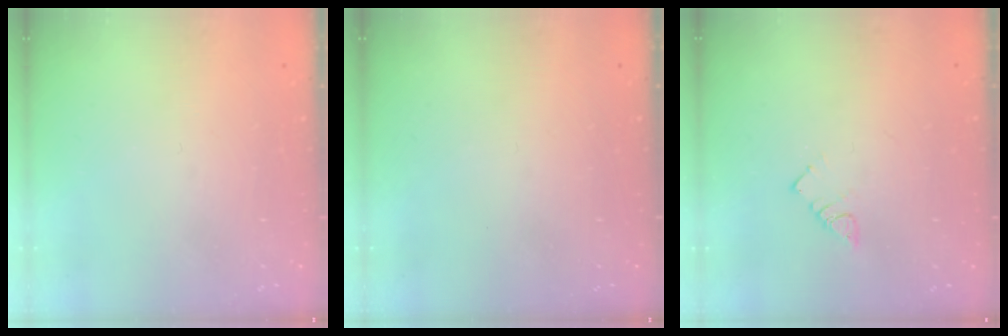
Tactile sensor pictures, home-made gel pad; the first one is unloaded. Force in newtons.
{"total": 0.0}
{"total": 2.9, "press": 2.9, "slide": 0.5}